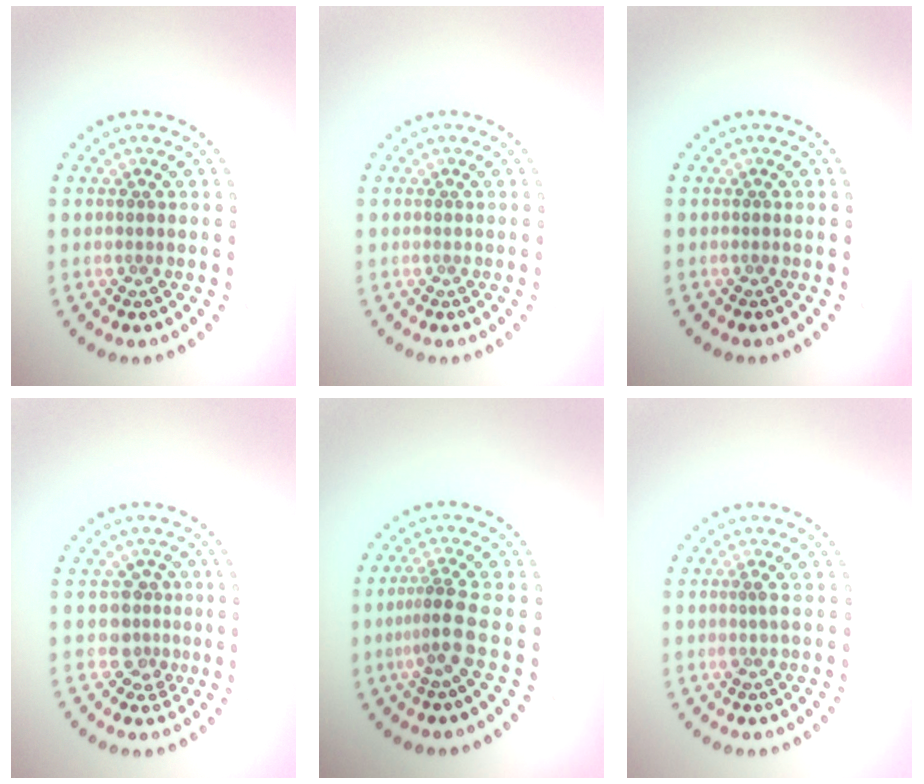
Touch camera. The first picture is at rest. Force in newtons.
{"total": 0.0}
{"total": 0.0}
{"total": 2.4, "press": 1.9, "slide": 1.5}
{"total": 2.8, "press": 1.8, "slide": 2.1}
{"total": 1.1, "press": 0.9, "slide": 0.7}